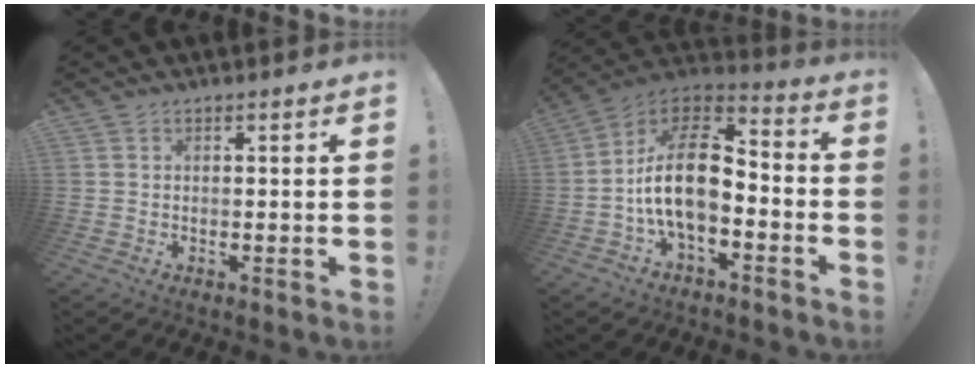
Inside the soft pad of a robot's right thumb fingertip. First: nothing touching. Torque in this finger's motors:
{"motor_torque": [0.28, 0.74, 1.41, -1.28, 0.14]}